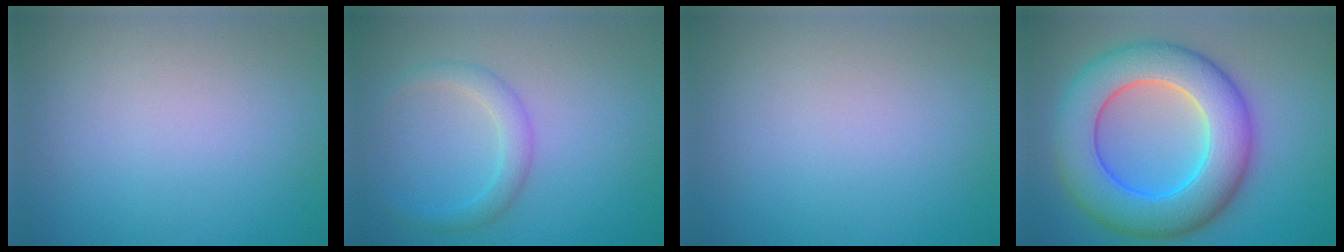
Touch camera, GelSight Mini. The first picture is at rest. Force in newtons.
{"total": 2.2, "press": 2.2, "slide": 0.0}
{"total": 0.0}
{"total": 10.6, "press": 10.6, "slide": 0.1}